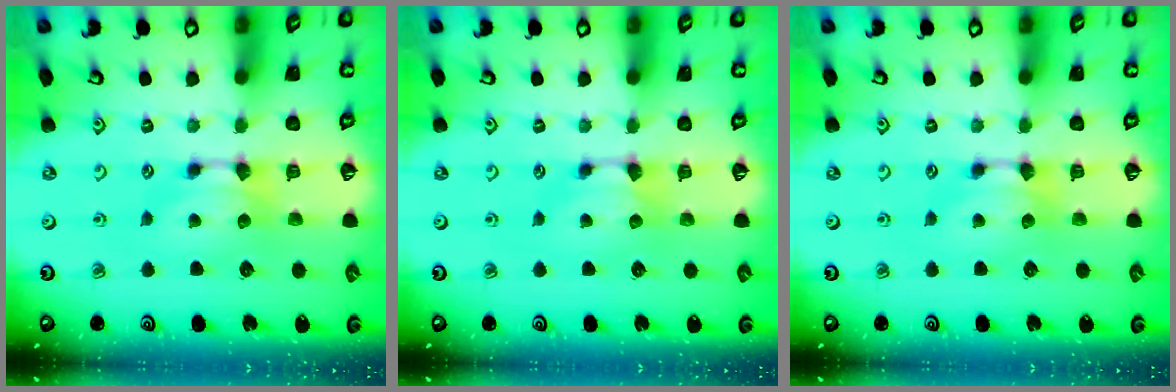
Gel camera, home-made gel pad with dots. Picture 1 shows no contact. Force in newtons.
{"total": 0.0}
{"total": 0.0}